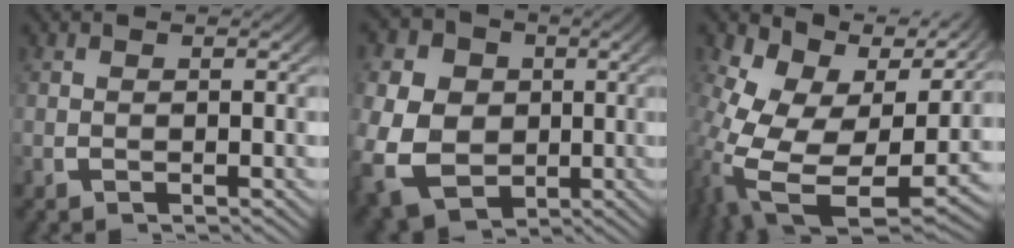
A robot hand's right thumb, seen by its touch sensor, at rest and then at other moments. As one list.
[{"total": 12.9, "force": [-1.8, 10.5, 7.3], "torque": [-0.174, -0.065, -0.006]}, {"total": 13.7, "force": [1.3, 8.4, 10.7], "torque": [-0.243, -0.057, 0.050]}]